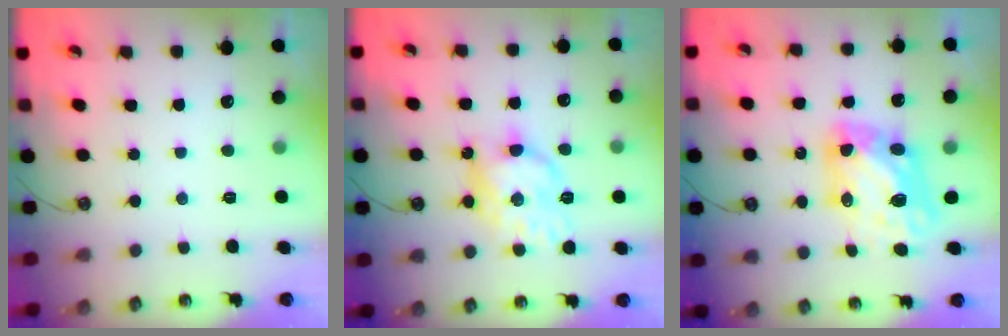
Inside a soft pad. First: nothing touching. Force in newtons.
{"total": 13.9, "press": 13.9, "slide": 0.7}
{"total": 9.1, "press": 9.1, "slide": 1.0}